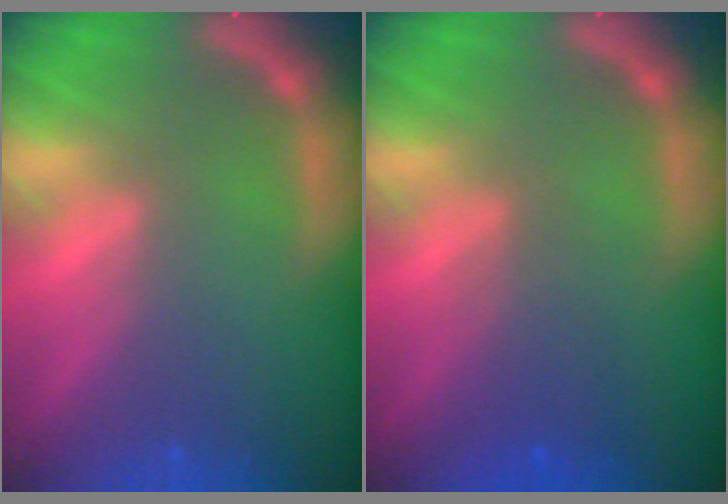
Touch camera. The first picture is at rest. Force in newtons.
{"total": 2.5}